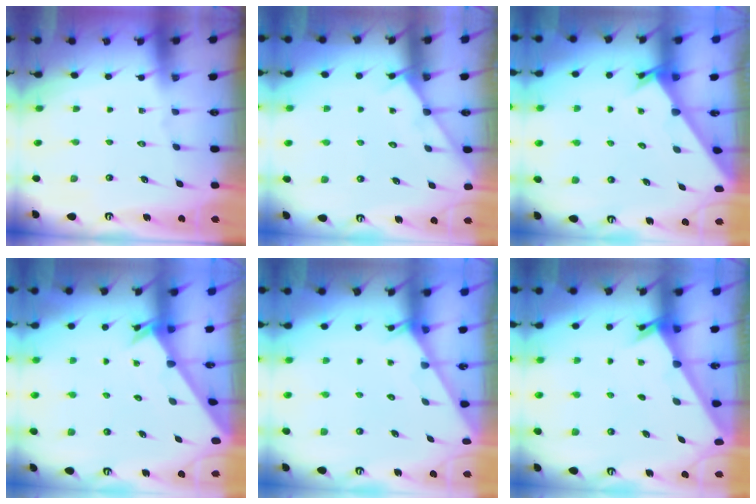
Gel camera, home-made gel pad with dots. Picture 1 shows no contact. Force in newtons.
{"total": 5.4, "press": 5.4, "slide": 0.5}
{"total": 2.9, "press": 2.9, "slide": 0.1}
{"total": 2.0, "press": 2.0, "slide": 0.1}
{"total": 2.4, "press": 2.4, "slide": 0.1}
{"total": 2.4, "press": 2.4, "slide": 0.2}